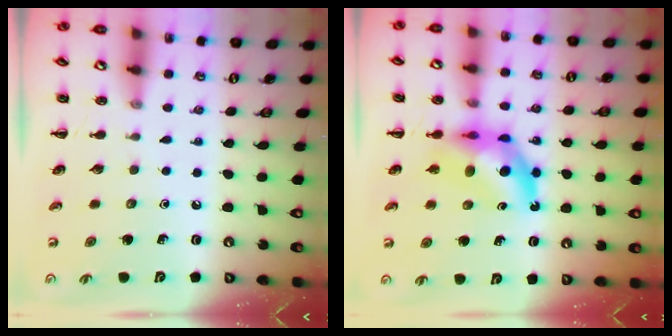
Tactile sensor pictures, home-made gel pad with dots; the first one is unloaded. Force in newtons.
{"total": 10.2, "press": 9.7, "slide": 3.1}